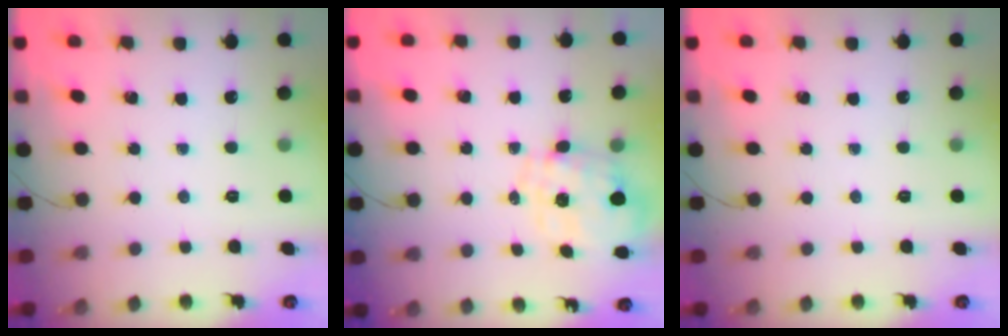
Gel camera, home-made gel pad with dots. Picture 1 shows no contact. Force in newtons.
{"total": 2.1, "press": 1.7, "slide": 1.1}
{"total": 0.0}